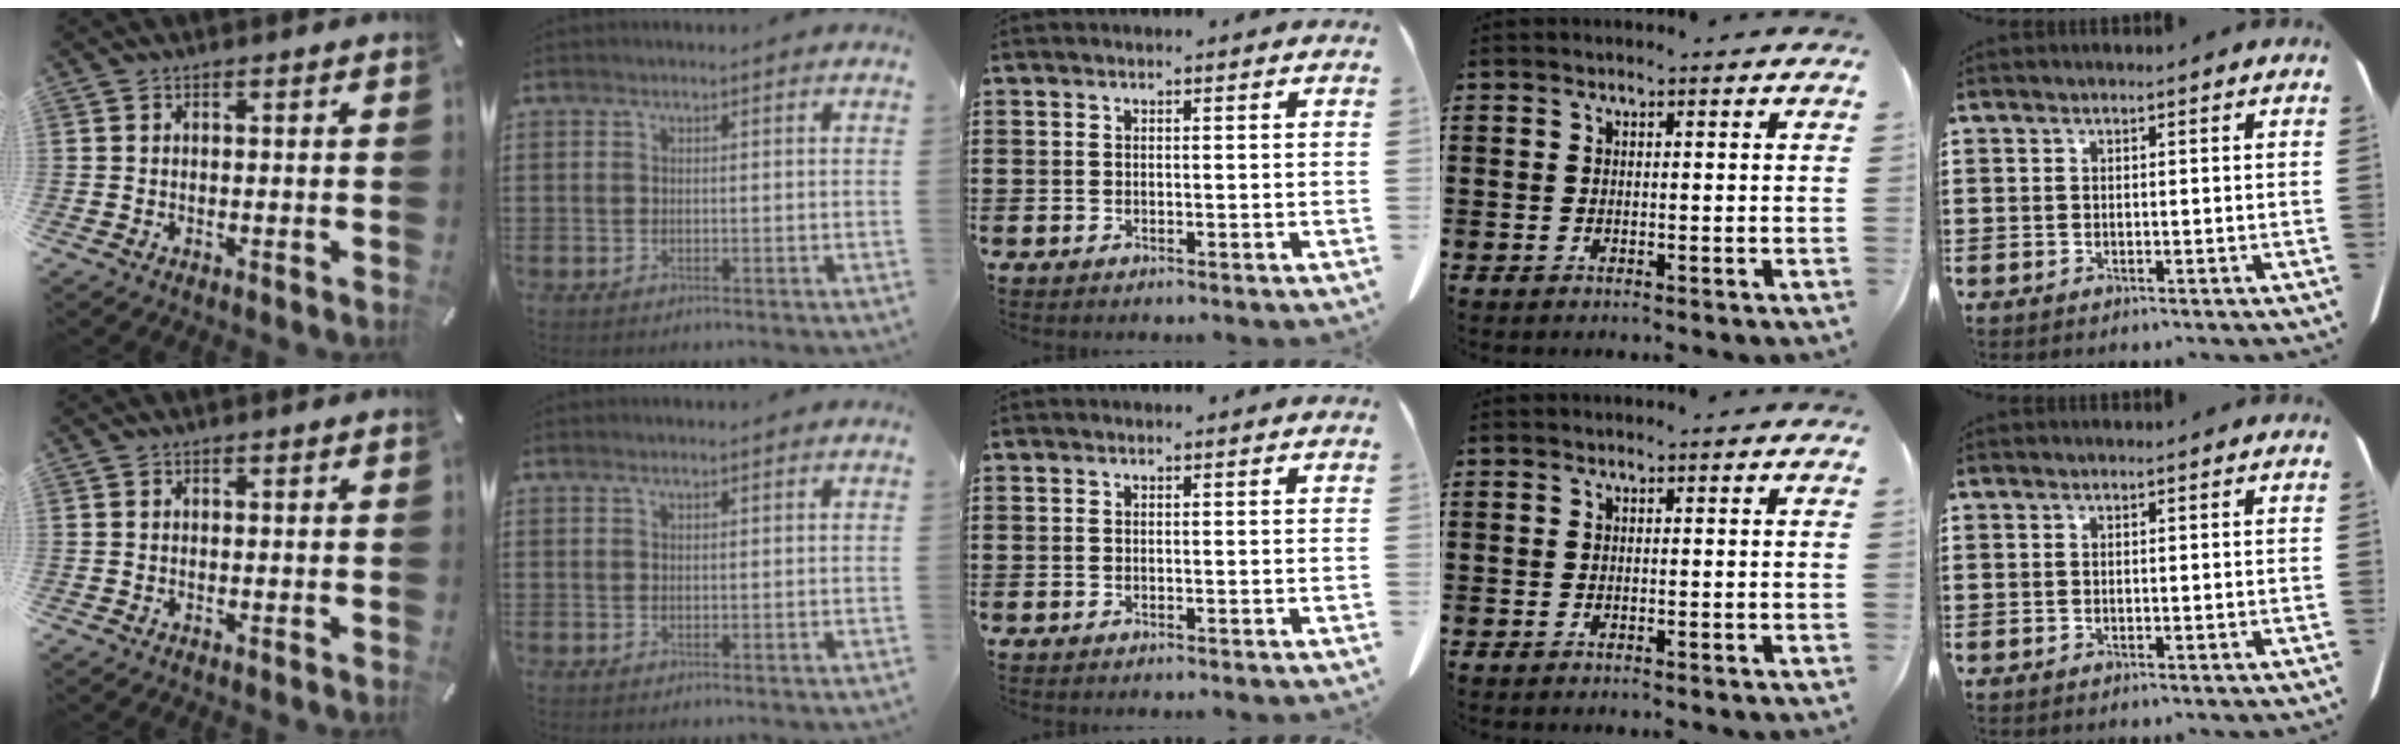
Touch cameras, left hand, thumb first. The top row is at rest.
{"index": {"total": 0.6, "force": [0.5, 0.0, 0.4], "torque": [-0.009, -0.001, 0.010]}}